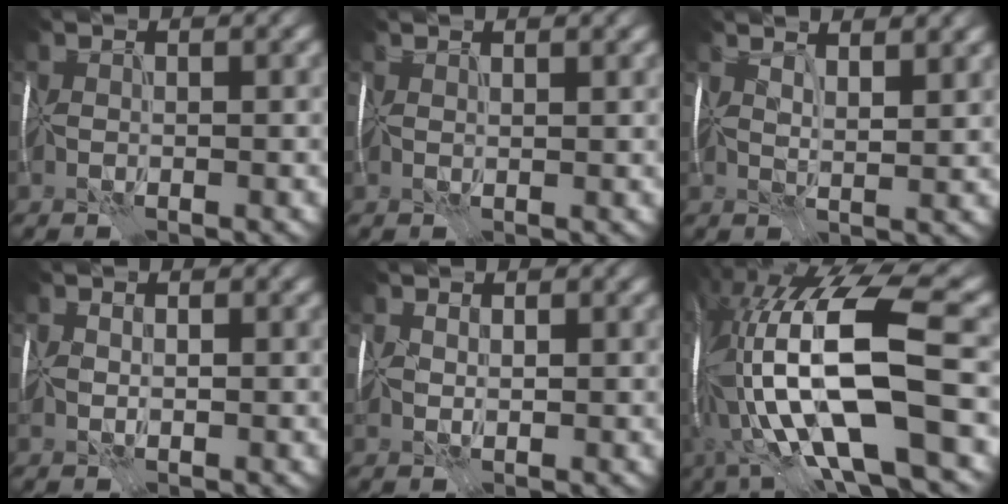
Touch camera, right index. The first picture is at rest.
{"total": 1.7, "force": [1.6, 0.3, 0.5], "torque": [-0.008, 0.011, 0.011]}
{"total": 5.5, "force": [4.2, 1.5, 3.3], "torque": [-0.039, 0.030, 0.044]}
{"total": 0.8, "force": [0.4, -0.1, -0.7], "torque": [-0.004, 0.001, 0.008]}
{"total": 1.2, "force": [0.9, 0.2, -0.7], "torque": [-0.006, 0.004, 0.015]}
{"total": 16.3, "force": [-1.1, 4.9, 15.5], "torque": [-0.302, 0.001, 0.001]}